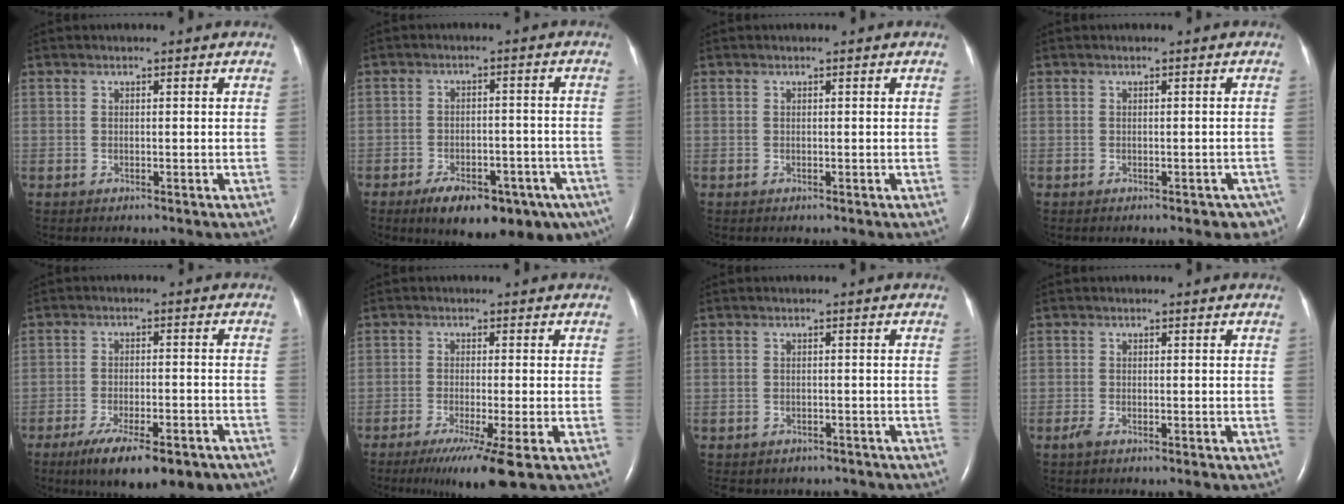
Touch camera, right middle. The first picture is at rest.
{"total": 15.6, "force": [-10.2, 6.9, 9.5], "torque": [-0.105, 0.006, -0.135]}
{"total": 0.0}
{"total": 5.1, "force": [-3.8, 2.4, 2.4], "torque": [-0.007, -0.003, -0.040]}
{"total": 14.1, "force": [-10.1, 4.3, 8.8], "torque": [-0.114, -0.007, -0.144]}
{"total": 7.9, "force": [-4.8, -0.8, 6.3], "torque": [-0.101, -0.026, -0.079]}
{"total": 5.9, "force": [-5.1, 2.9, 0.9], "torque": [-0.014, 0.006, -0.055]}
{"total": 1.4, "force": [-1.0, 0.1, 0.9], "torque": [-0.028, -0.005, -0.021]}